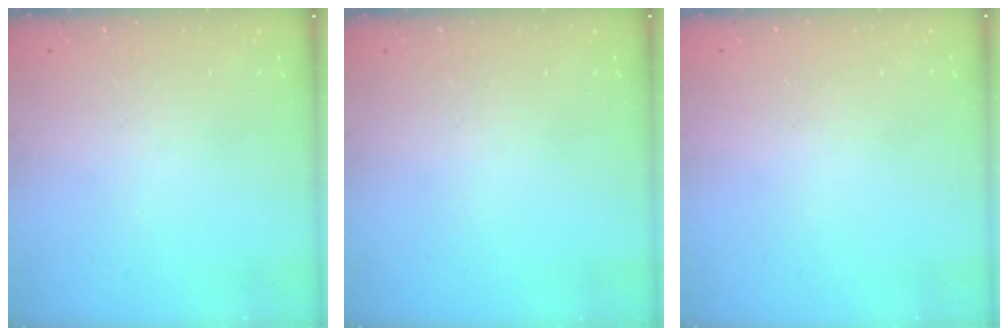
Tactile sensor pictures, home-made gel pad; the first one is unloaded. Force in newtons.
{"total": 0.0}
{"total": 0.6, "press": 0.5, "slide": 0.2}